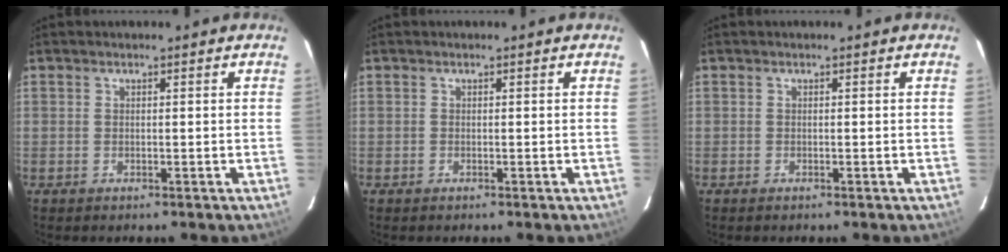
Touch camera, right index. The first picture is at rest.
{"total": 0.0}
{"total": 0.0}